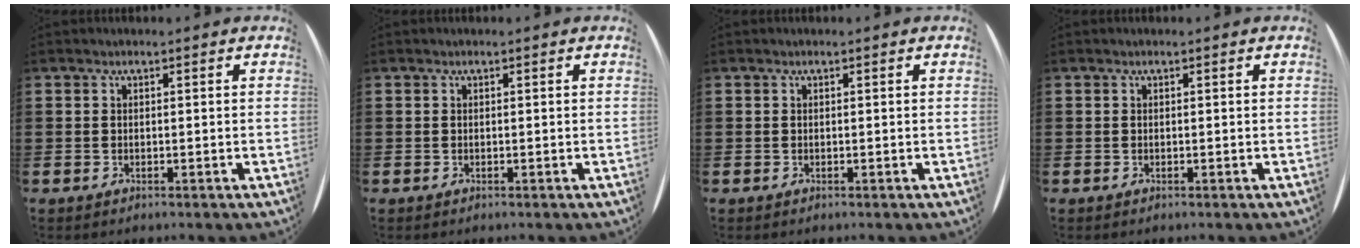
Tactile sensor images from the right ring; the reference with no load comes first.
{"total": 0.0}
{"total": 0.0}
{"total": 0.0}